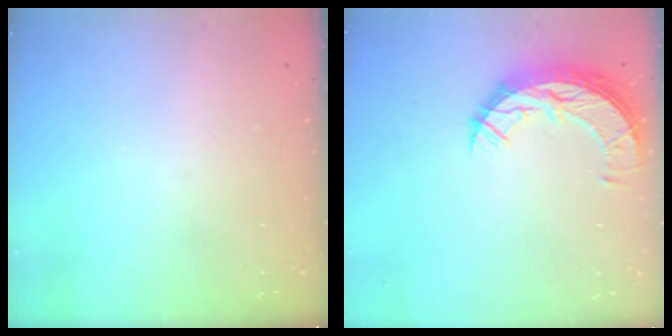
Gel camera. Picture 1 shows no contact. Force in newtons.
{"total": 10.7, "press": 10.7, "slide": 0.8}